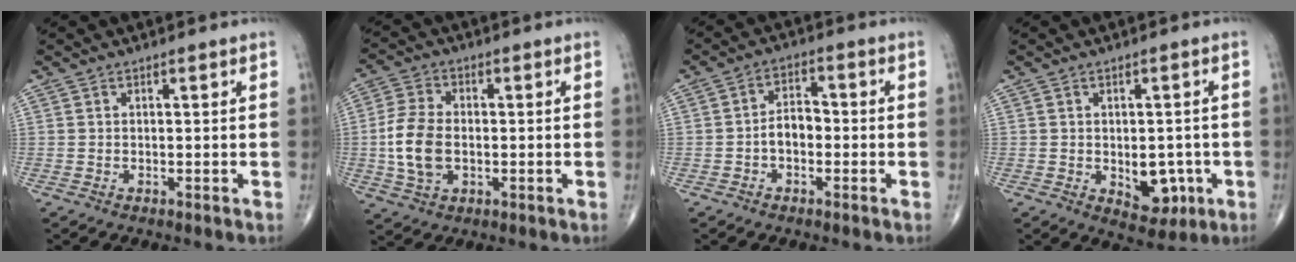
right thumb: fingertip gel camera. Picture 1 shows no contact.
{"total": 9.4, "force": [-1.0, 6.0, 7.2], "torque": [-0.148, 0.007, -0.020]}
{"total": 4.9, "force": [-1.2, 3.1, 3.5], "torque": [-0.049, 0.023, -0.029]}
{"total": 7.3, "force": [-1.7, 4.7, 5.3], "torque": [-0.038, 0.001, -0.010]}